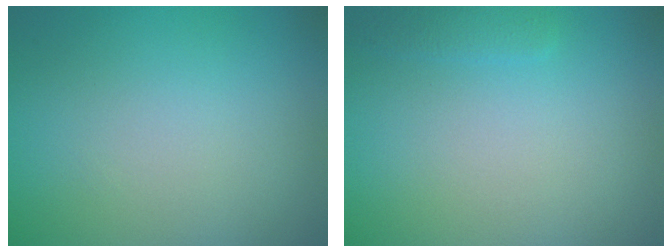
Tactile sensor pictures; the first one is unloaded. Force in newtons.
{"total": 0.9, "press": 0.9, "slide": 0.0}